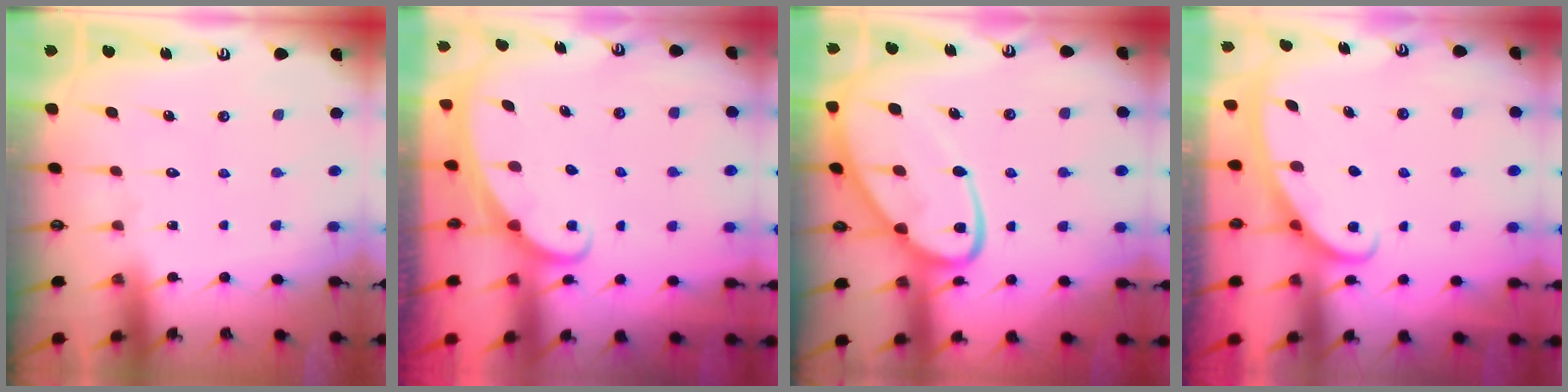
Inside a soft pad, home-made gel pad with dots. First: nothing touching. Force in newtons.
{"total": 1.6, "press": 1.6, "slide": 0.1}
{"total": 16.9, "press": 16.8, "slide": 1.4}
{"total": 2.8, "press": 2.8, "slide": 0.4}